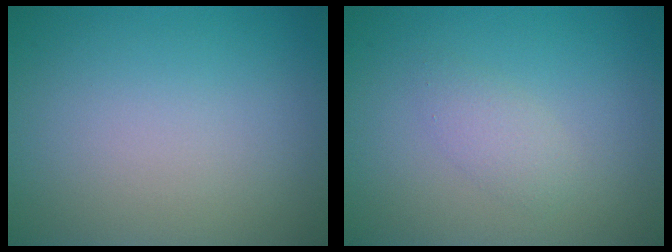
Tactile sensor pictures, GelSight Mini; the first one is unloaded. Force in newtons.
{"total": 1.6, "press": 1.6, "slide": 0.1}